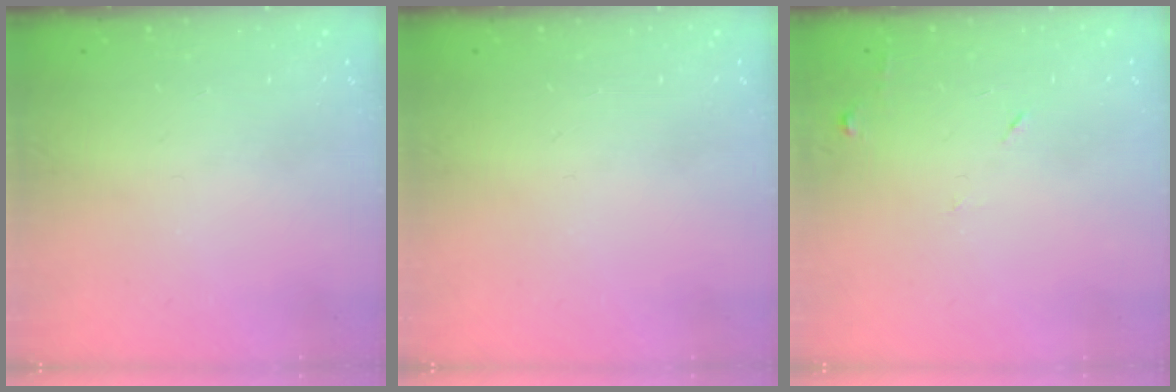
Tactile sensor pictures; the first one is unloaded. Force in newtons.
{"total": 0.0}
{"total": 6.3, "press": 6.2, "slide": 0.7}